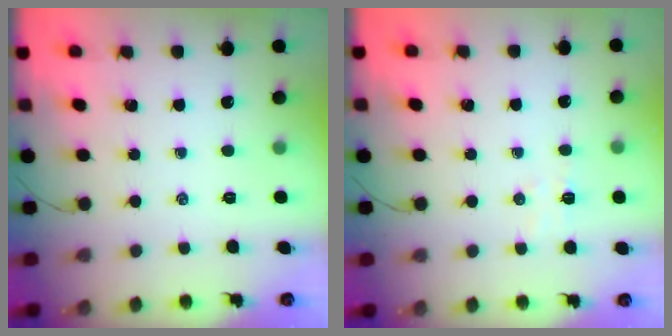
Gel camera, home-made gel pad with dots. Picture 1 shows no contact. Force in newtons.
{"total": 3.8, "press": 3.7, "slide": 1.0}